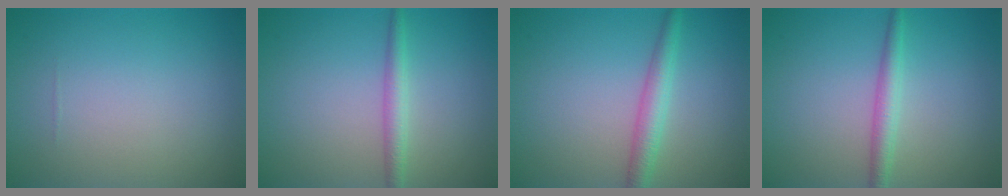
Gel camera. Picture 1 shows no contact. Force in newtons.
{"total": 1.9, "press": 1.9, "slide": 0.1}
{"total": 2.7, "press": 2.7, "slide": 0.1}
{"total": 2.2, "press": 2.2, "slide": 0.1}